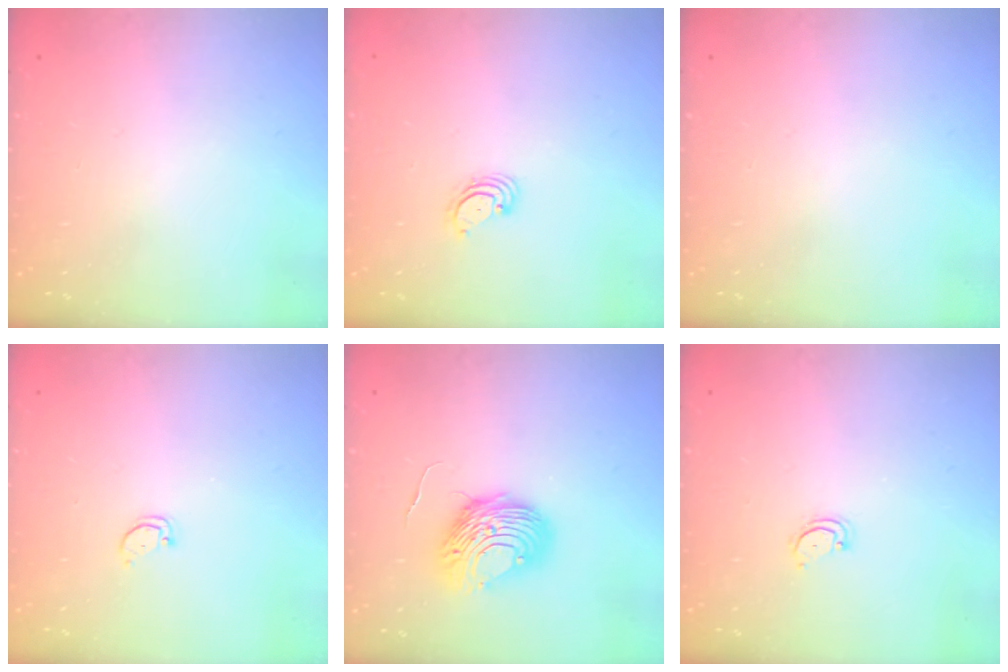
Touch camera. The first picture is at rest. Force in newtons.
{"total": 3.1, "press": 3.1, "slide": 0.3}
{"total": 0.0}
{"total": 1.8, "press": 1.8, "slide": 0.1}
{"total": 9.7, "press": 9.6, "slide": 1.1}
{"total": 2.8, "press": 2.8, "slide": 0.3}